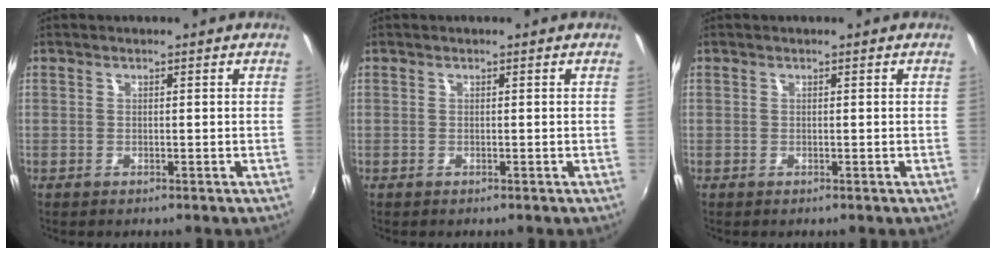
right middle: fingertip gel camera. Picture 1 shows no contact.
{"total": 0.0}
{"total": 0.0}